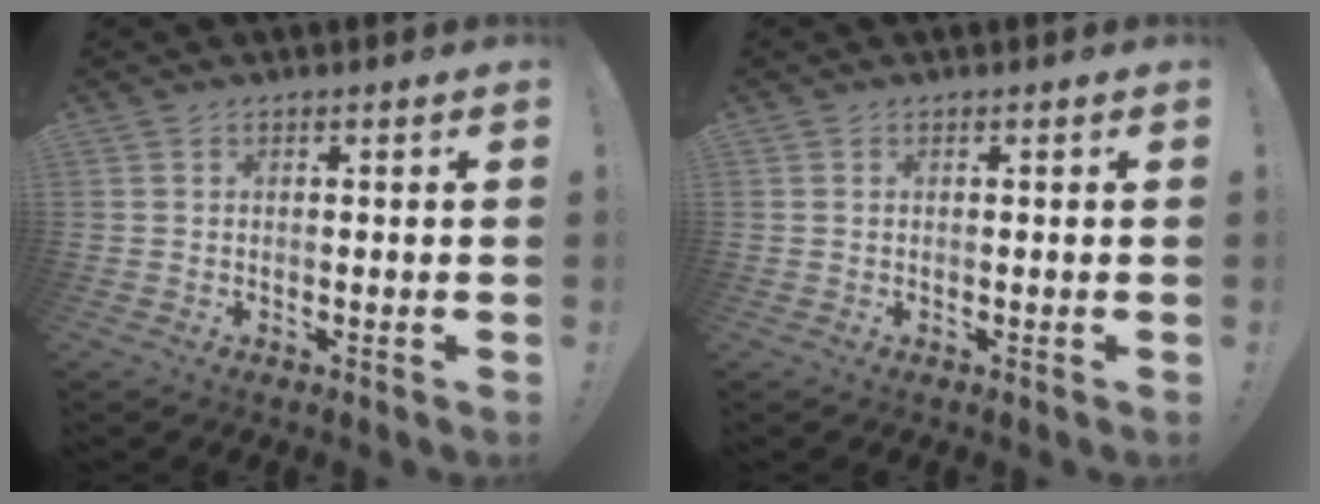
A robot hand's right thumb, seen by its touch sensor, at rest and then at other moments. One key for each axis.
{"total": 0.0}